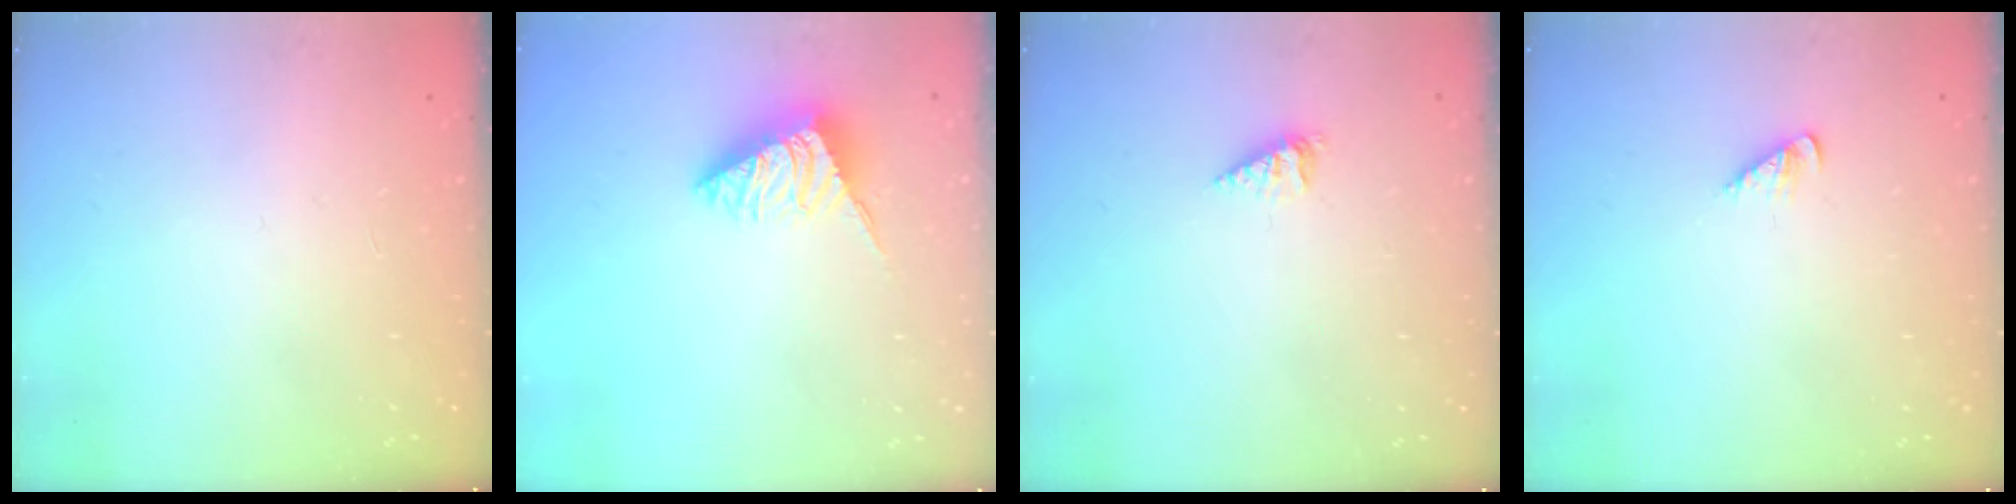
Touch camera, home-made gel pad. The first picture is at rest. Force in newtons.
{"total": 3.0, "press": 3.0, "slide": 0.2}
{"total": 2.2, "press": 2.2, "slide": 0.4}
{"total": 1.6, "press": 1.6, "slide": 0.3}